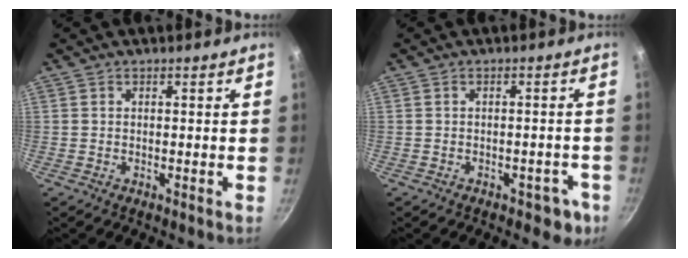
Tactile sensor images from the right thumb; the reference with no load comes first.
{"total": 4.5, "force": [-2.1, 2.9, 2.7], "torque": [-0.002, 0.025, -0.008]}